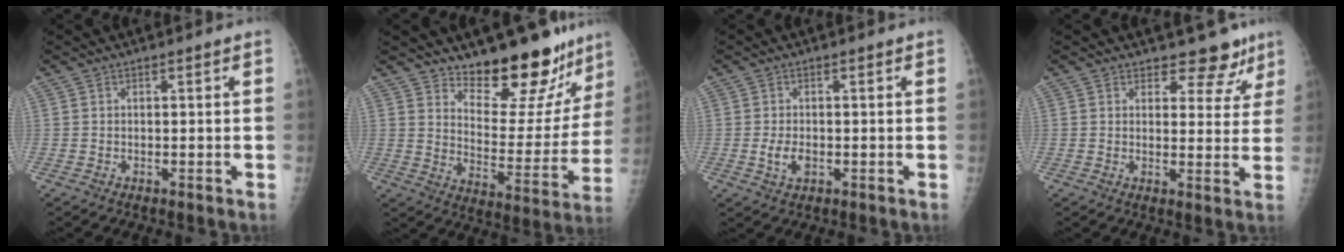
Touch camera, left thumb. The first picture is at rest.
{"total": 17.4, "force": [15.0, 5.9, 6.7], "torque": [-0.032, -0.129, 0.210]}
{"total": 3.2, "force": [-0.6, 1.9, 2.5], "torque": [-0.047, -0.003, -0.009]}
{"total": 6.8, "force": [5.6, 3.5, 1.4], "torque": [0.016, -0.038, 0.062]}